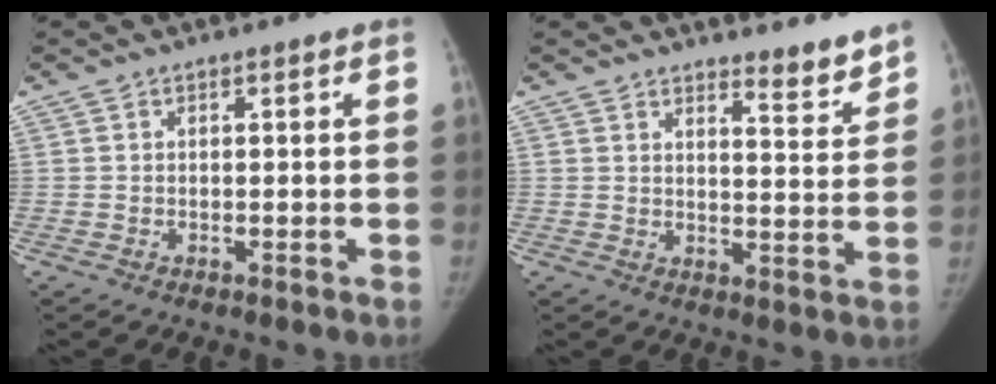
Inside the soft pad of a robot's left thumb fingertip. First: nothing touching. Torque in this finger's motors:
{"motor_torque": [0.64, -0.45, 0.59, -0.05, -0.01]}